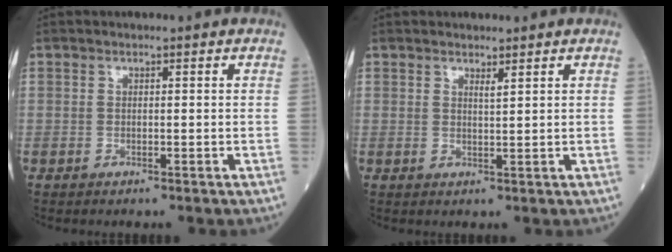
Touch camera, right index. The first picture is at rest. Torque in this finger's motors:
{"motor_torque": [-0.02, -0.01, -0.06, -0.01]}